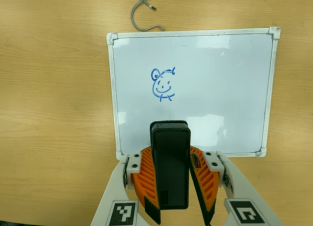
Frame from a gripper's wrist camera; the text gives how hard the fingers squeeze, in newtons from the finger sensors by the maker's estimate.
{"total": 11.3, "left": 9.9, "right": 12.7}